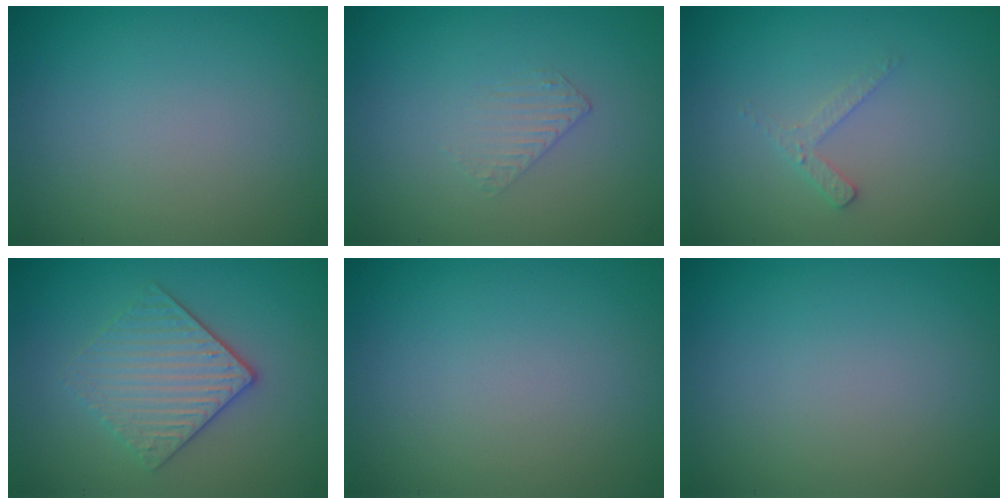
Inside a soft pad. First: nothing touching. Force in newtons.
{"total": 0.9, "press": 0.2, "slide": 0.9}
{"total": 1.6, "press": 1.5, "slide": 0.4}
{"total": 3.8, "press": 3.2, "slide": 2.1}
{"total": 0.0}
{"total": 0.0}